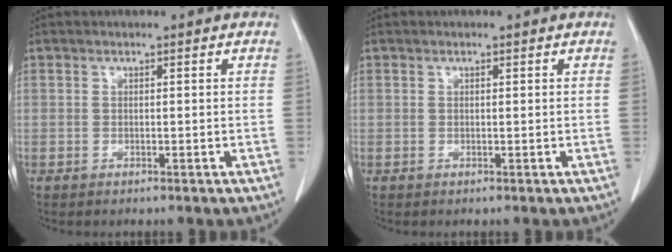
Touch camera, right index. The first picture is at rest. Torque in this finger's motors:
{"motor_torque": [-0.34, 0.51, -0.09, -0.01]}